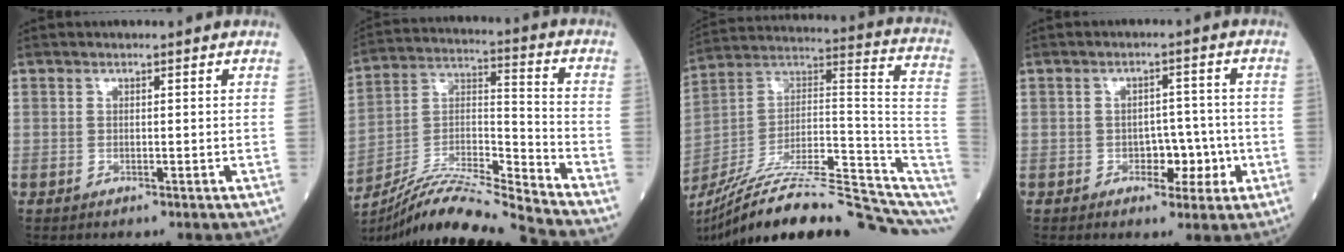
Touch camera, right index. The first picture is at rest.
{"total": 16.8, "force": [-15.8, -1.9, 5.4], "torque": [-0.096, 0.017, -0.285]}
{"total": 27.5, "force": [-21.8, 3.5, 16.4], "torque": [-0.194, 0.027, -0.337]}
{"total": 4.6, "force": [-1.3, 2.9, 3.4], "torque": [-0.037, 0.013, -0.016]}